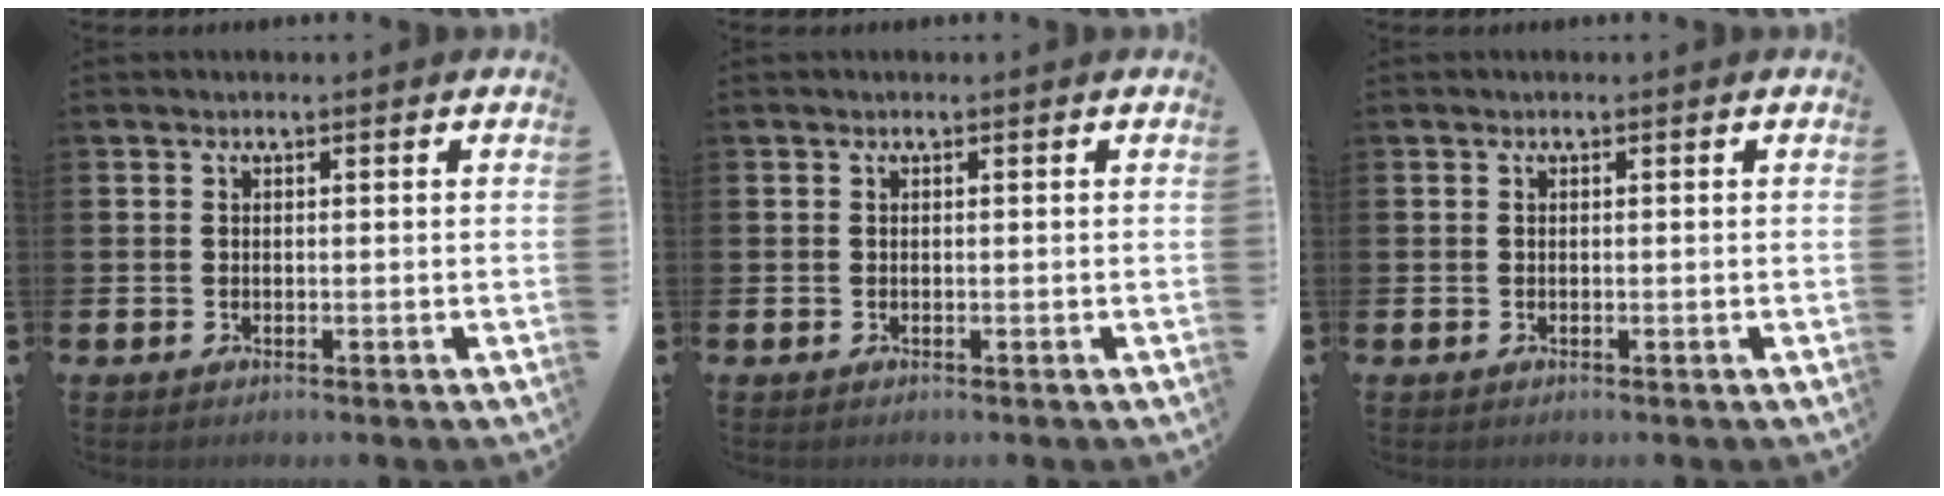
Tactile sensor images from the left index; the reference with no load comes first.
{"total": 0.0}
{"total": 0.0}